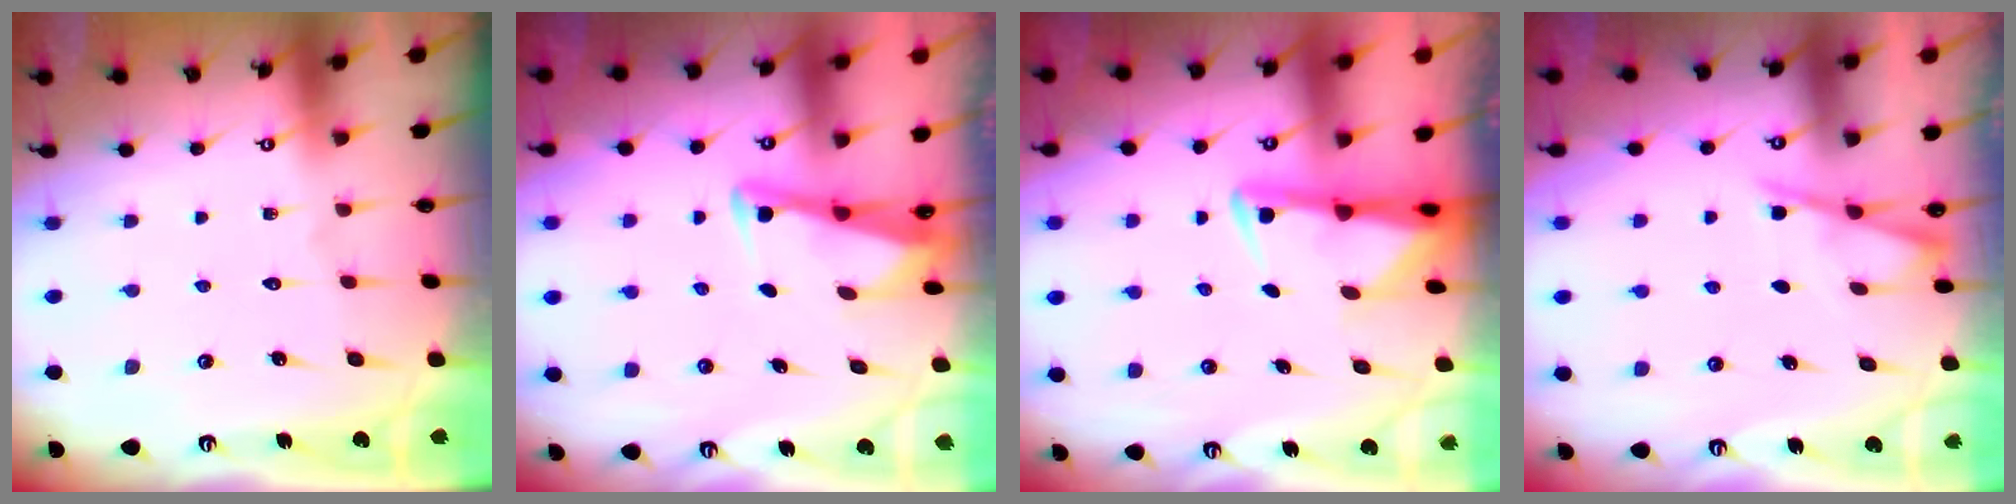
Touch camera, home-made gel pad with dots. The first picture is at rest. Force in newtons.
{"total": 3.1, "press": 3.1, "slide": 0.3}
{"total": 3.0, "press": 2.9, "slide": 0.7}
{"total": 4.7, "press": 4.7, "slide": 0.7}